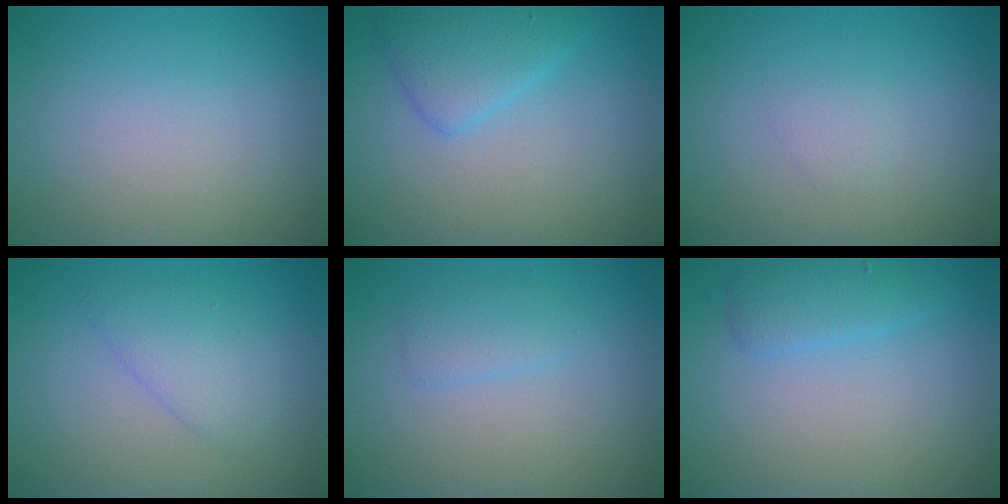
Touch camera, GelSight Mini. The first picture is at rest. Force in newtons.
{"total": 3.2, "press": 3.2, "slide": 0.1}
{"total": 0.8, "press": 0.8, "slide": 0.1}
{"total": 2.5, "press": 2.5, "slide": 0.3}
{"total": 1.4, "press": 1.4, "slide": 0.2}
{"total": 2.1, "press": 2.1, "slide": 0.2}